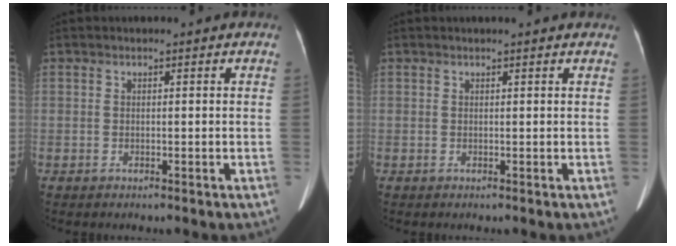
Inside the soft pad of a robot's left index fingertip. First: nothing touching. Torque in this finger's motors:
{"motor_torque": [0.01, -0.08, -0.02, -0.01]}